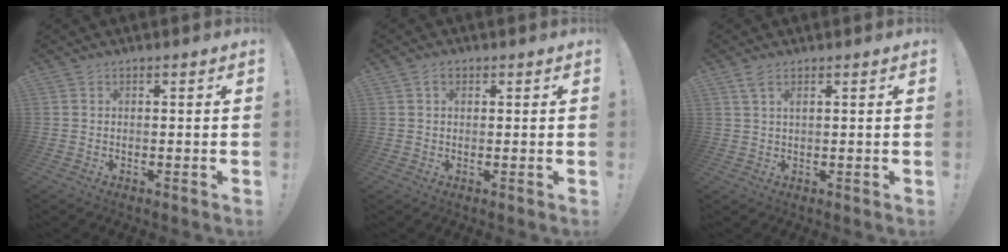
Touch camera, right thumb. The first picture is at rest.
{"total": 2.2, "force": [1.1, 1.5, 1.2], "torque": [-0.015, 0.001, 0.017]}
{"total": 2.1, "force": [1.1, 0.5, 1.7], "torque": [-0.031, -0.001, 0.019]}